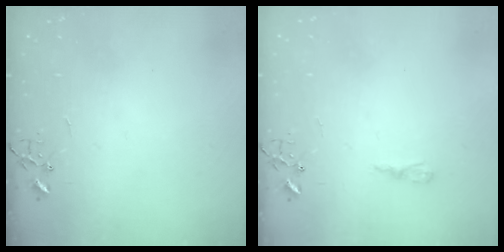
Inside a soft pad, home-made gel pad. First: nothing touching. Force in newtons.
{"total": 4.8, "press": 4.7, "slide": 0.6}